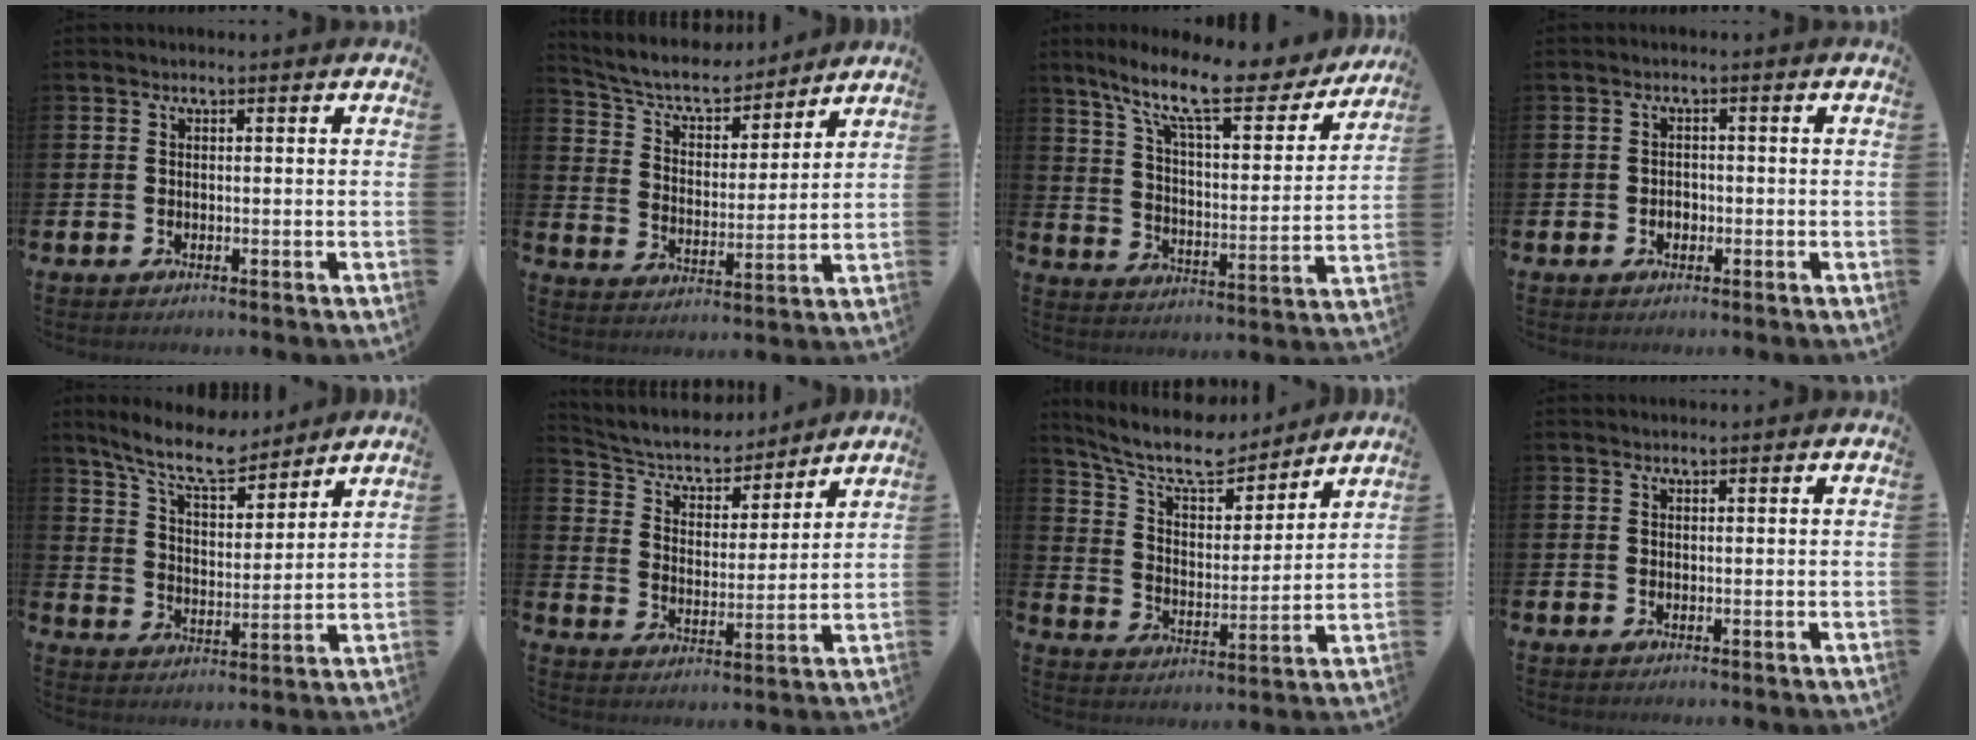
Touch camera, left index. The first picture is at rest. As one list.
[{"total": 7.2, "force": [6.5, 2.2, 1.9], "torque": [-0.071, -0.047, 0.110]}, {"total": 12.5, "force": [9.7, 3.2, 7.2], "torque": [-0.156, -0.053, 0.160]}, {"total": 1.5, "force": [-0.5, 1.2, 0.7], "torque": [-0.015, 0.005, -0.012]}, {"total": 9.4, "force": [8.4, 2.2, 3.6], "torque": [-0.099, -0.040, 0.151]}, {"total": 6.6, "force": [6.0, 2.3, 1.3], "torque": [-0.059, -0.046, 0.101]}, {"total": 10.4, "force": [9.2, 2.8, 3.9], "torque": [-0.110, -0.059, 0.160]}, {"total": 0.6, "force": [0.6, 0.0, 0.1], "torque": [-0.002, 0.000, 0.010]}]